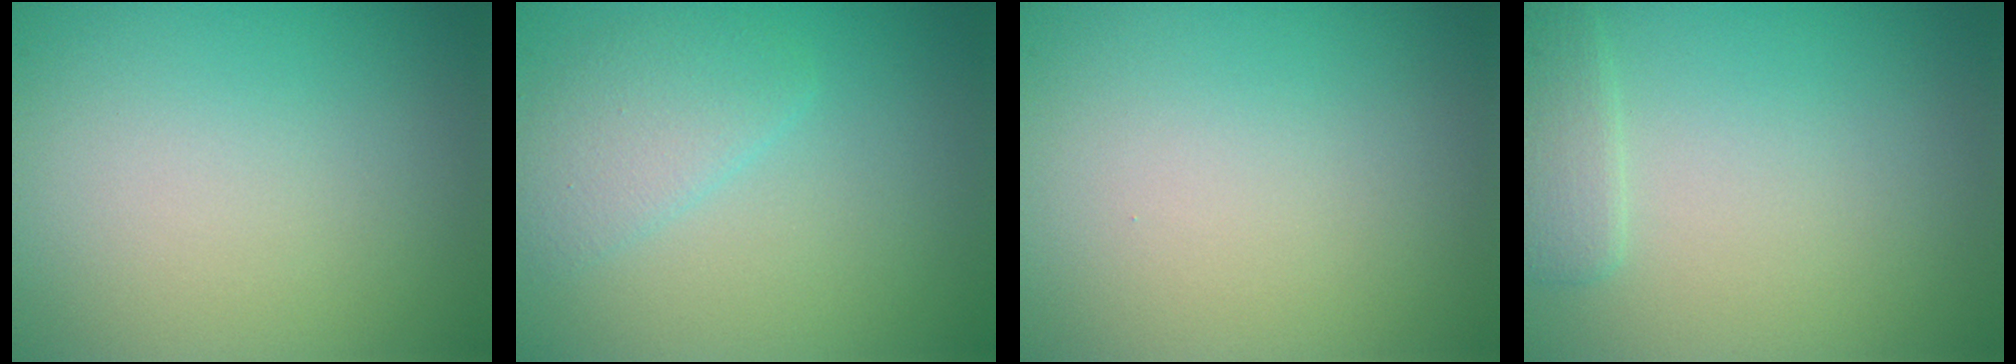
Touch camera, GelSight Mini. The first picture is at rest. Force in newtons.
{"total": 2.4, "press": 2.4, "slide": 0.1}
{"total": 0.0}
{"total": 1.8, "press": 1.8, "slide": 0.1}